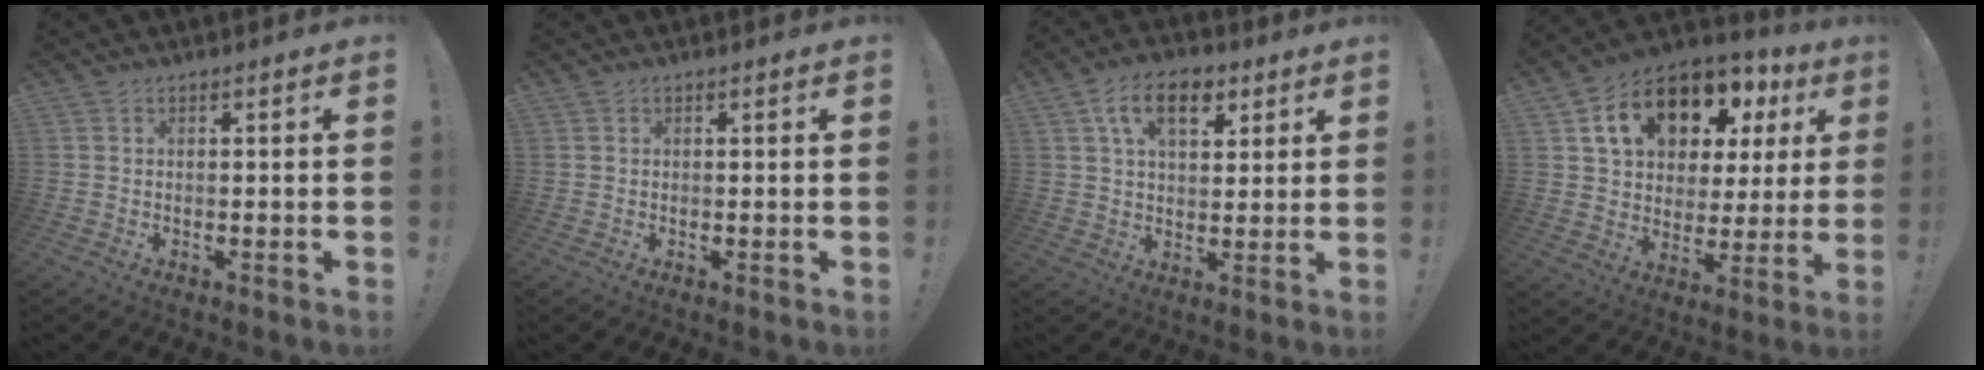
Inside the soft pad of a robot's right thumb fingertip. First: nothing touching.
{"total": 0.0}
{"total": 12.5, "force": [5.4, 7.2, 8.6], "torque": [-0.129, 0.000, 0.097]}
{"total": 16.9, "force": [8.9, 10.6, 9.8], "torque": [-0.164, -0.037, 0.167]}